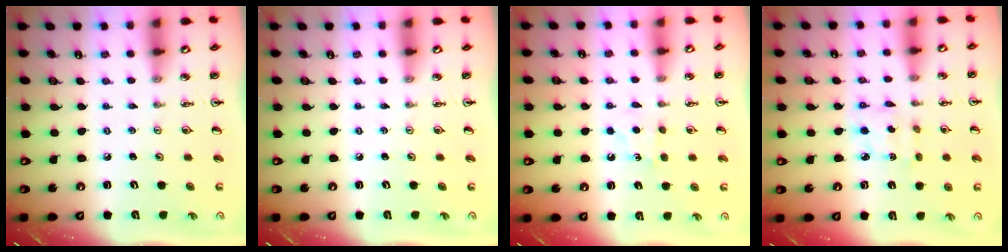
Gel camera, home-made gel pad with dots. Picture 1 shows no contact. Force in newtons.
{"total": 0.0}
{"total": 5.6, "press": 5.5, "slide": 0.7}
{"total": 2.9, "press": 2.9, "slide": 0.1}